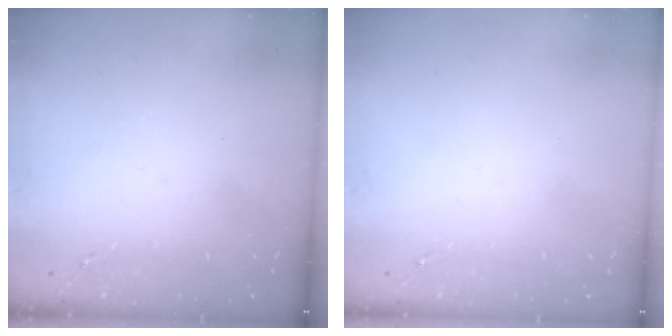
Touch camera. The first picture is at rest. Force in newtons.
{"total": 0.0}